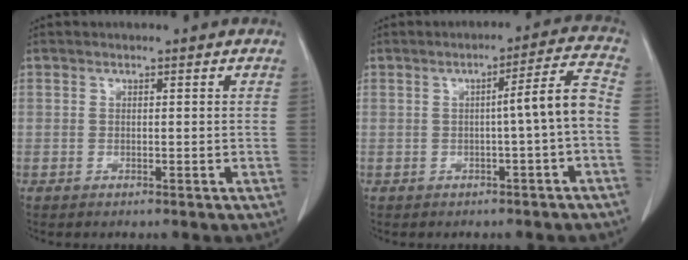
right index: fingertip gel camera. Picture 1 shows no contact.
{"total": 5.8, "force": [-1.3, -0.6, 5.6], "torque": [-0.077, 0.015, -0.018]}